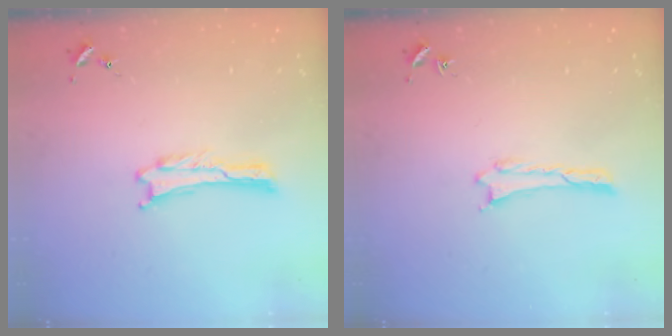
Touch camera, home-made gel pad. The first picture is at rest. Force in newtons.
{"total": 0.0}